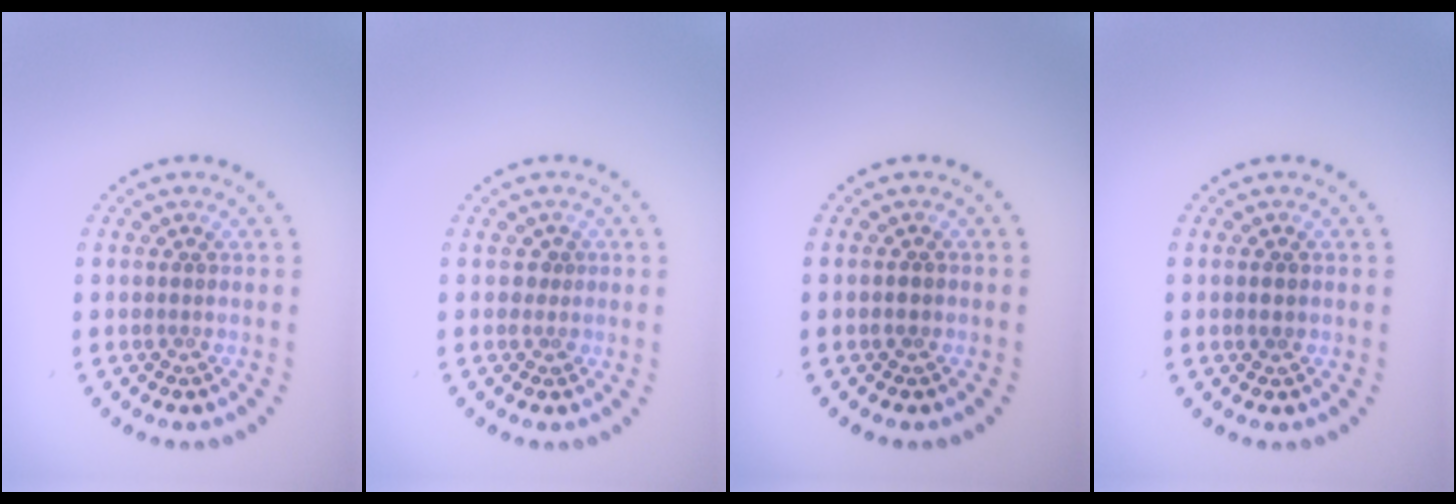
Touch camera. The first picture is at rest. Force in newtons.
{"total": 1.1, "press": 0.9, "slide": 0.7}
{"total": 0.8, "press": 0.8, "slide": 0.1}
{"total": 1.2, "press": 1.2, "slide": 0.2}